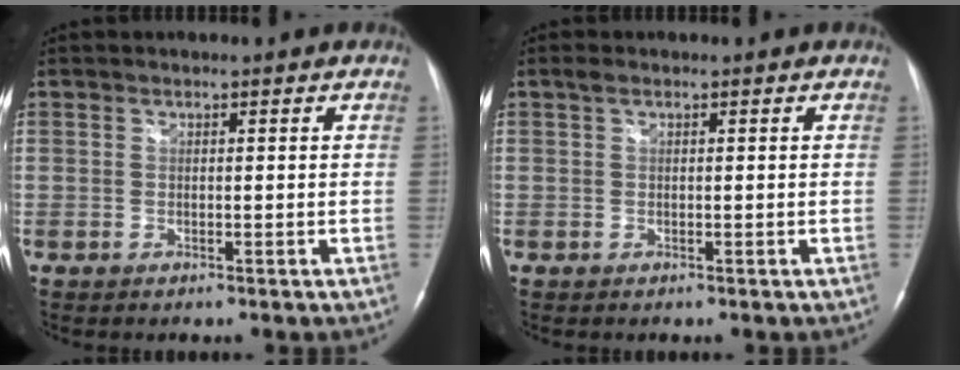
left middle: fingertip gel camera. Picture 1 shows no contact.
{"total": 0.8, "force": [0.5, 0.3, 0.5], "torque": [-0.012, 0.014, 0.010]}